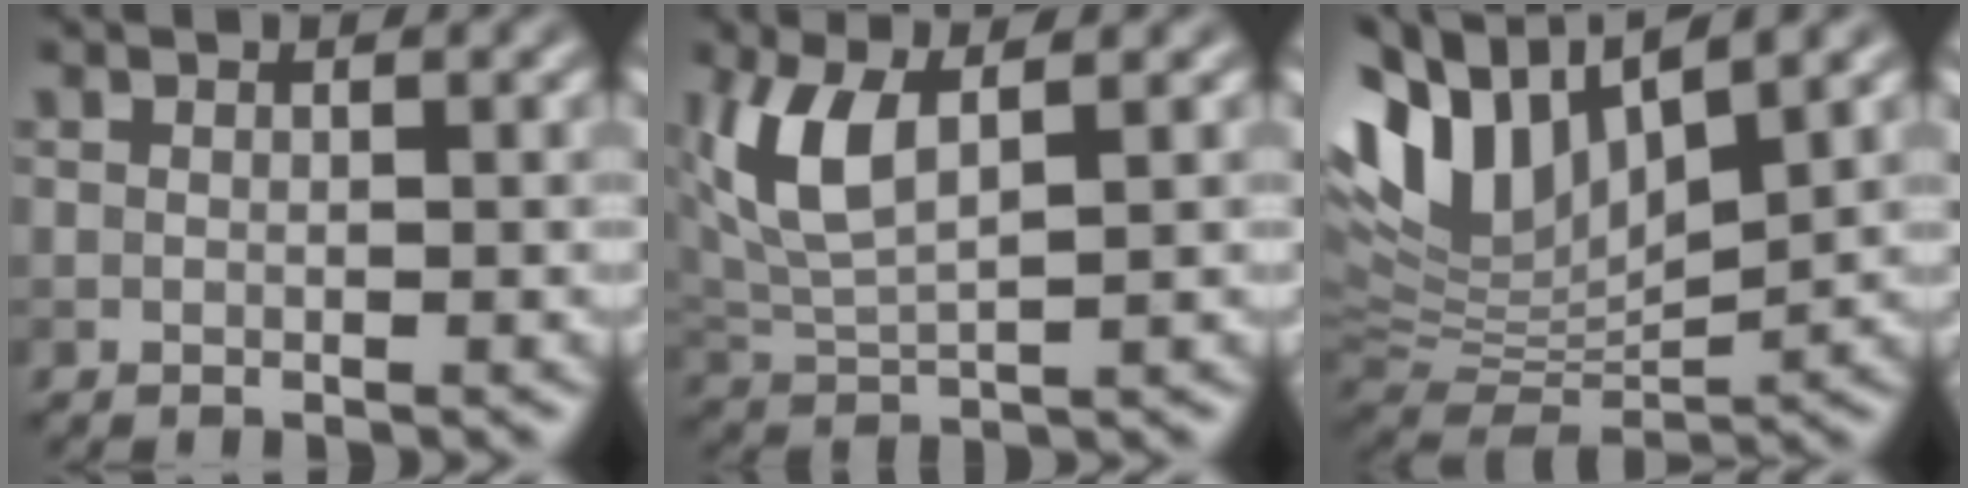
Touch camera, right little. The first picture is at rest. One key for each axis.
{"total": 5.5, "fx": 2.2, "fy": 2.1, "fz": 4.5, "tx": -0.111, "ty": 0.003, "tz": 0.047}
{"total": 10.0, "fx": 4.9, "fy": 5.0, "fz": 7.1, "tx": -0.155, "ty": 0.013, "tz": 0.091}